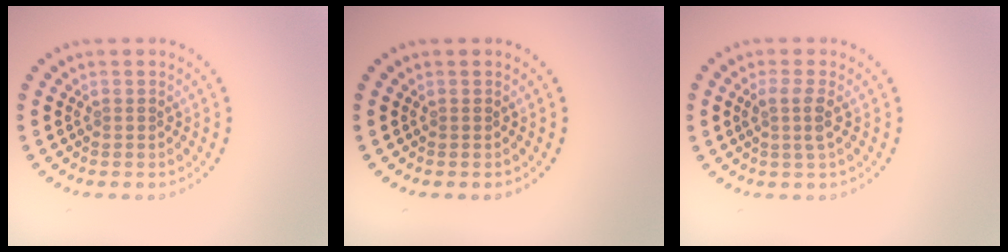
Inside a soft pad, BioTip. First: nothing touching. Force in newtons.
{"total": 0.0}
{"total": 2.0, "press": 1.6, "slide": 1.1}